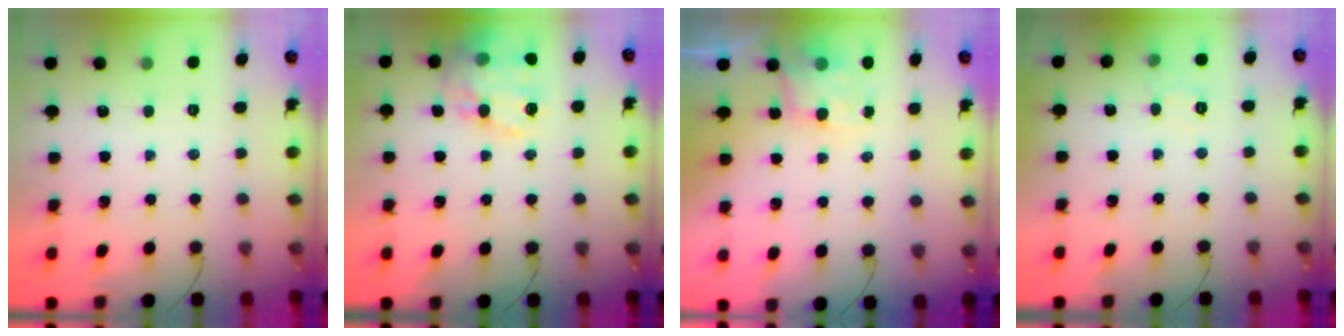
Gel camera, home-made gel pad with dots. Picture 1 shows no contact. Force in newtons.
{"total": 18.9, "press": 18.7, "slide": 2.7}
{"total": 5.7, "press": 5.7, "slide": 0.4}
{"total": 6.1, "press": 5.9, "slide": 1.4}